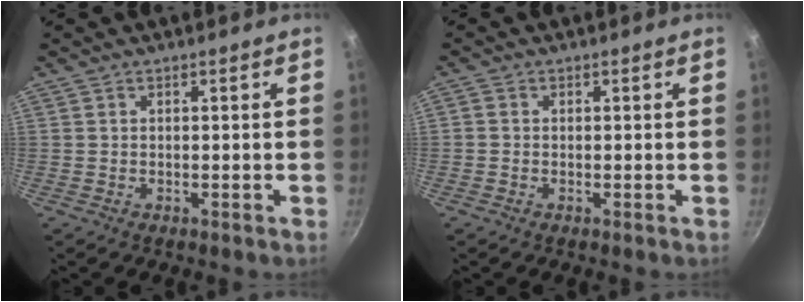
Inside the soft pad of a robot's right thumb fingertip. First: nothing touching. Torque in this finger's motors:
{"motor_torque": [-0.47, 0.48, -0.32, 0.09, 0.05]}